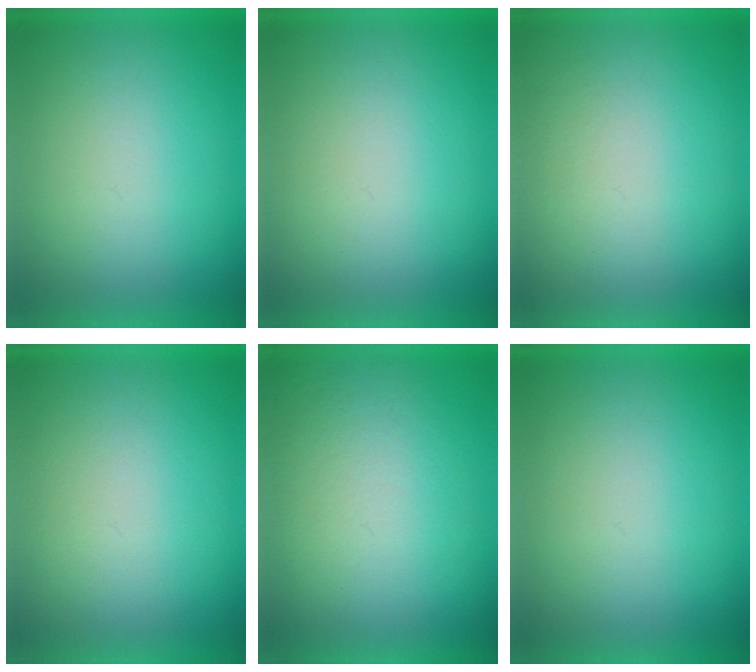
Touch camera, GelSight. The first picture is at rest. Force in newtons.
{"total": 1.0}
{"total": 2.0}
{"total": 1.0}
{"total": 3.8}
{"total": 0.0}